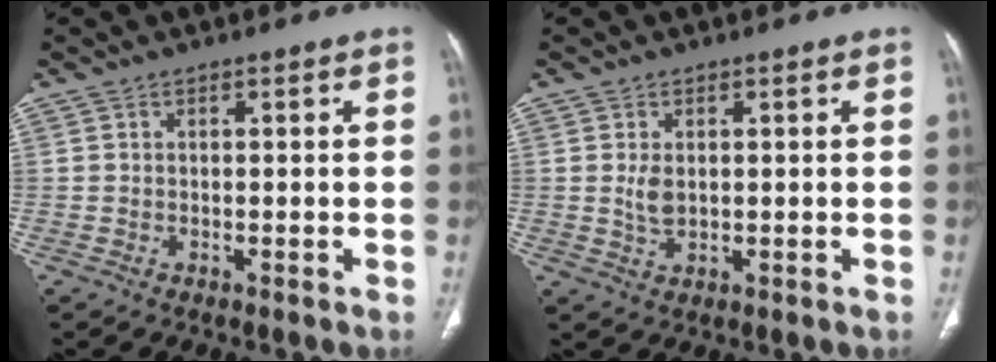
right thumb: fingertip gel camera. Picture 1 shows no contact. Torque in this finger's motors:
{"motor_torque": [0.02, -0.02, 0.40, 0.06, 0.01]}